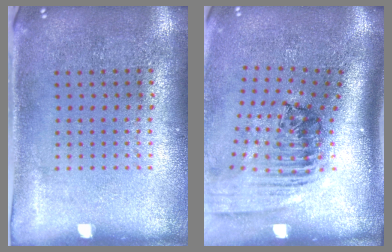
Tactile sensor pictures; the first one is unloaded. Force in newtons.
{"total": 2.5, "press": 1.8, "slide": 1.7}